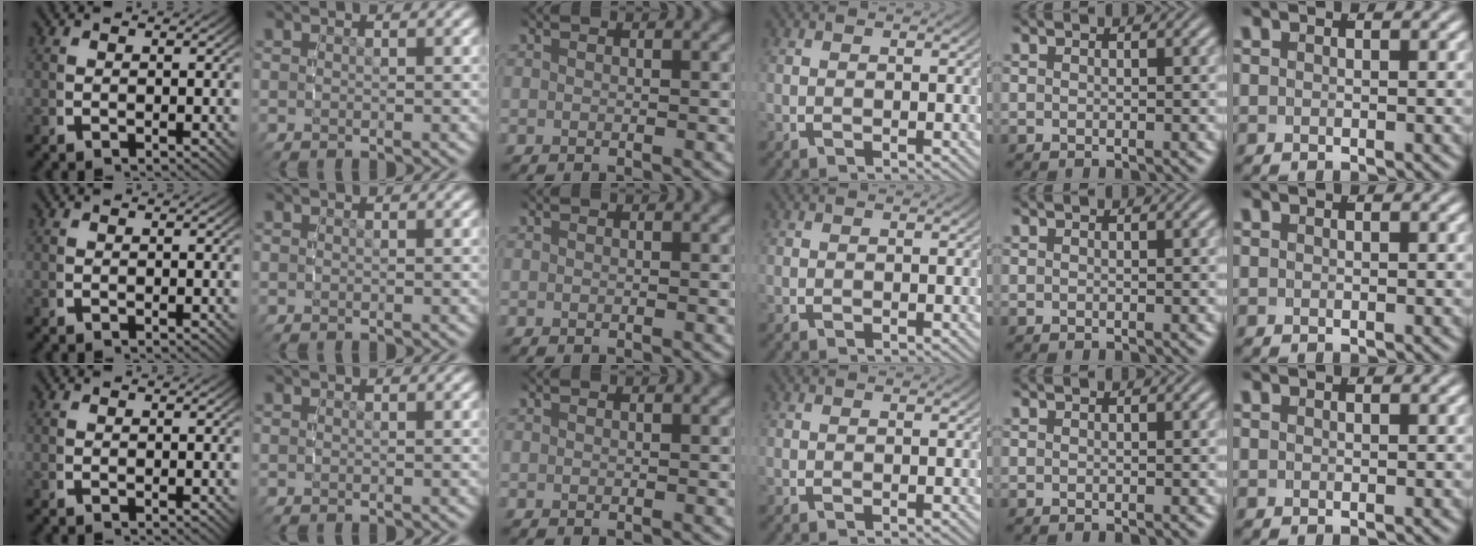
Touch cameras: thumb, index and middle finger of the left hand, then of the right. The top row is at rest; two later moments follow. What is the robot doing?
{"motion": "reach", "object": "glasses case"}